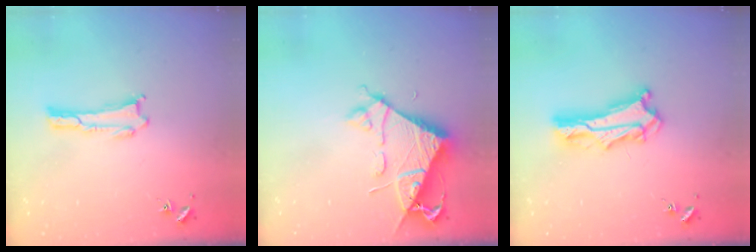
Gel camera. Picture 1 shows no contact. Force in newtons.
{"total": 6.5, "press": 6.5, "slide": 0.7}
{"total": 6.8, "press": 6.8, "slide": 0.6}